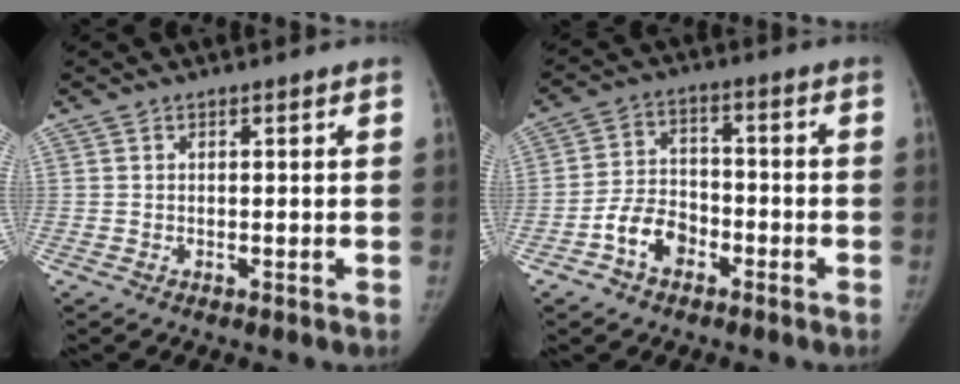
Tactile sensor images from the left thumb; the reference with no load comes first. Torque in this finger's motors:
{"motor_torque": [-0.67, 0.72, 0.02, -0.01, 0.01]}